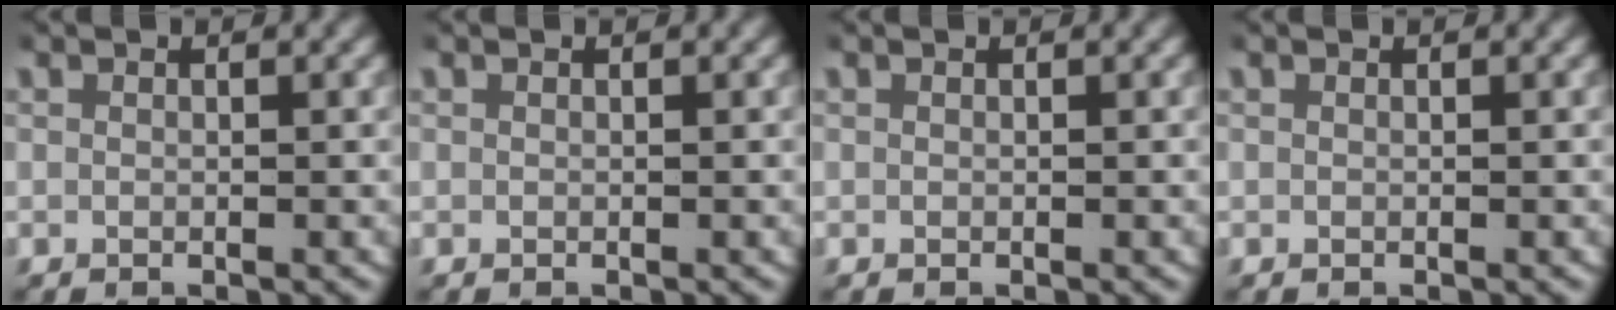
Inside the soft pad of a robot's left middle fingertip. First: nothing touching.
{"total": 0.0}
{"total": 0.0}
{"total": 0.0}